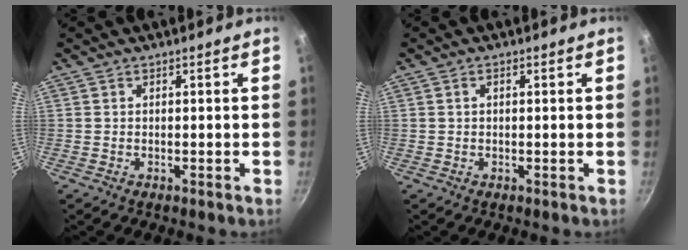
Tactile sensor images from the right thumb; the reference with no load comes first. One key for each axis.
{"total": 1.0, "fx": 0.3, "fy": 0.4, "fz": 0.8, "tx": -0.015, "ty": 0.003, "tz": 0.006}